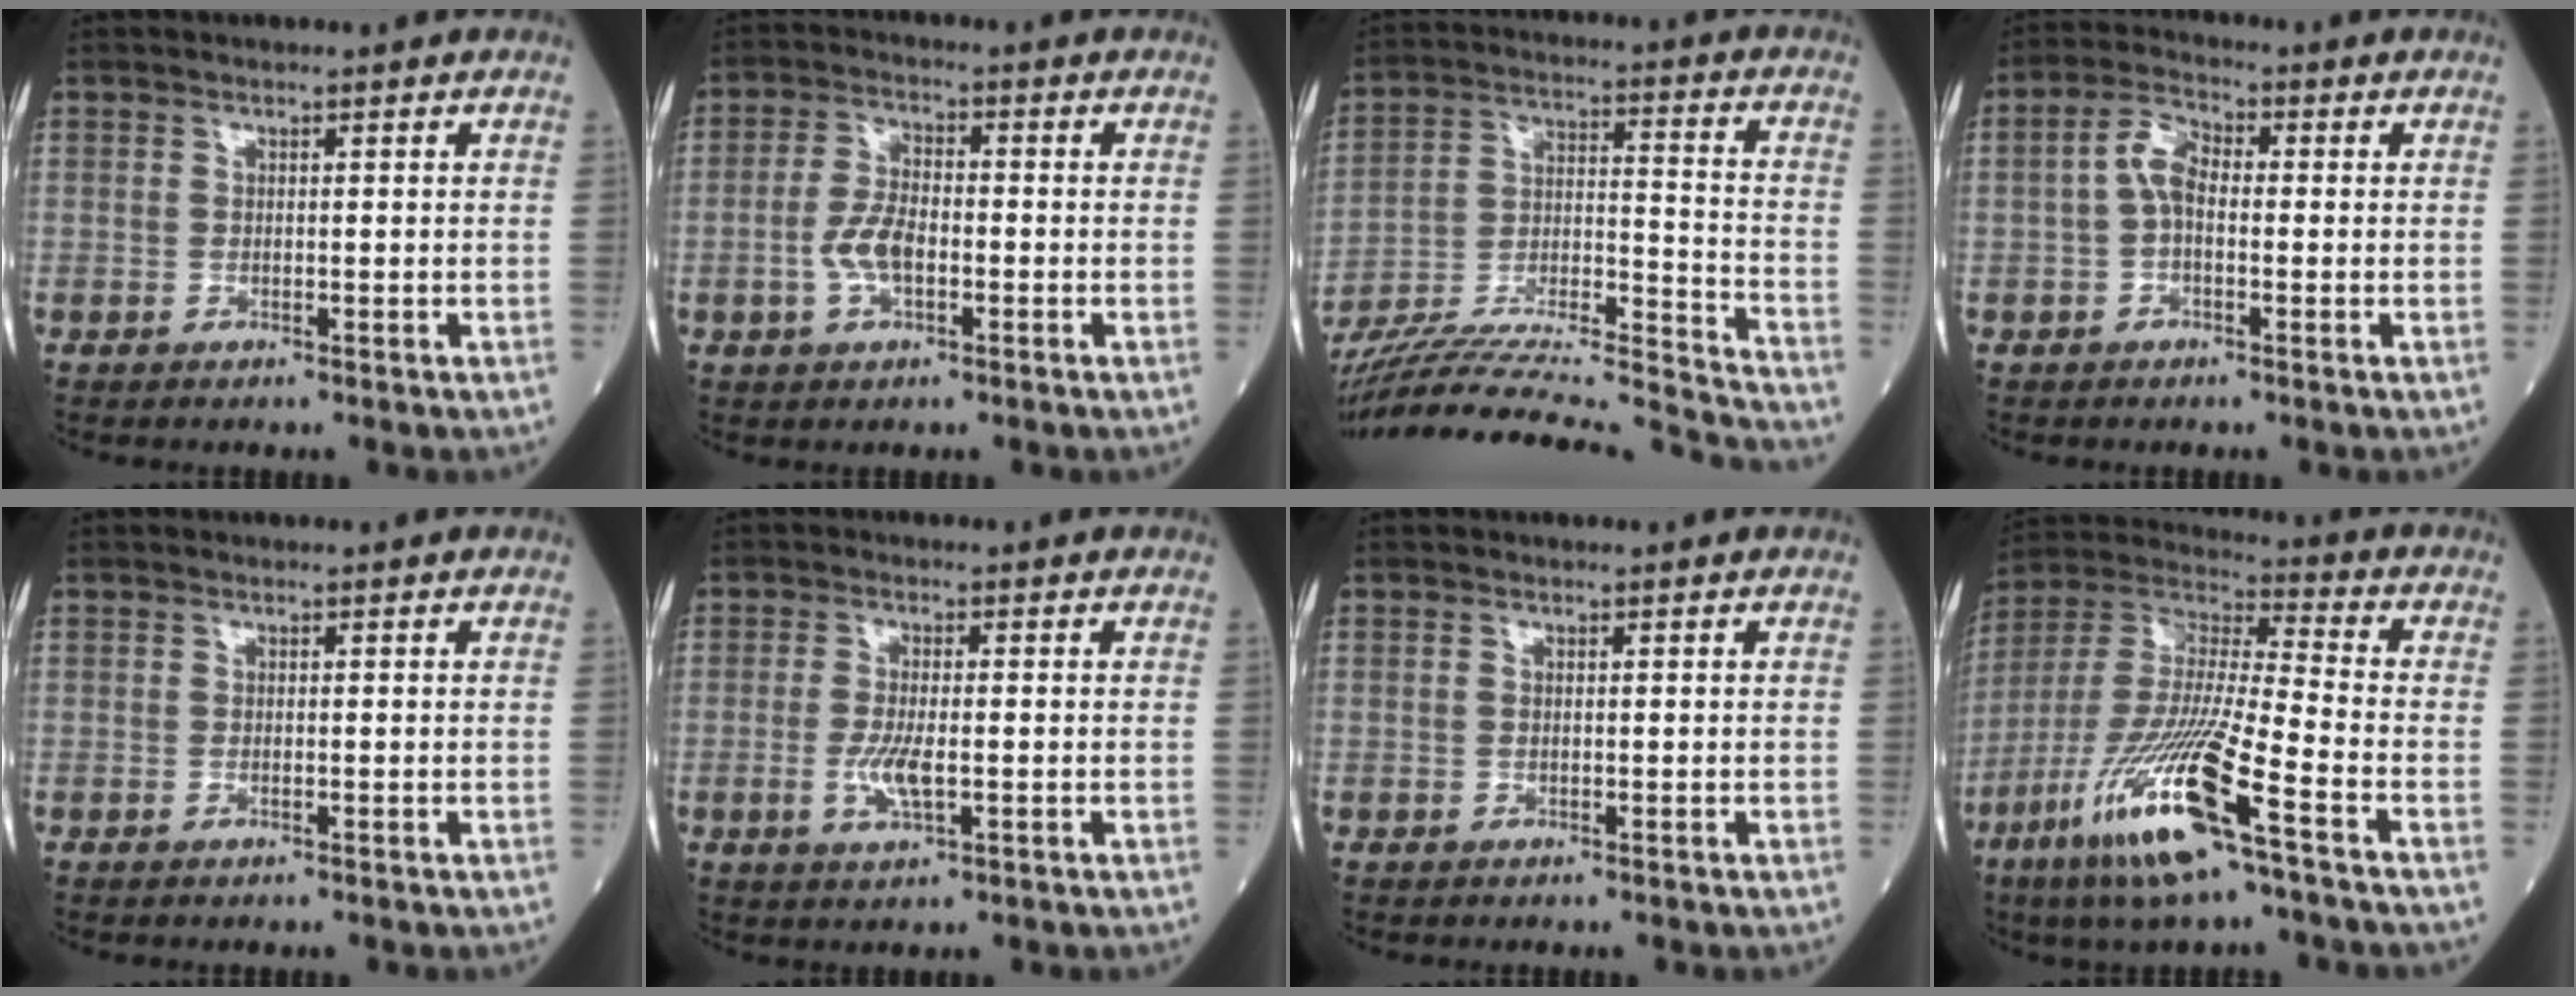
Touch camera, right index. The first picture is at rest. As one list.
[{"total": 5.5, "force": [-1.4, 2.5, 4.7], "torque": [-0.103, 0.008, -0.030]}, {"total": 28.9, "force": [-26.9, -0.2, 10.7], "torque": [-0.159, -0.026, -0.408]}, {"total": 4.6, "force": [-0.2, 2.3, 4.0], "torque": [-0.081, 0.015, -0.008]}, {"total": 0.0}, {"total": 4.3, "force": [-1.0, 1.1, 4.1], "torque": [-0.090, -0.006, -0.017]}, {"total": 0.0}, {"total": 18.4, "force": [-9.2, 1.0, 15.9], "torque": [-0.354, -0.046, -0.181]}]